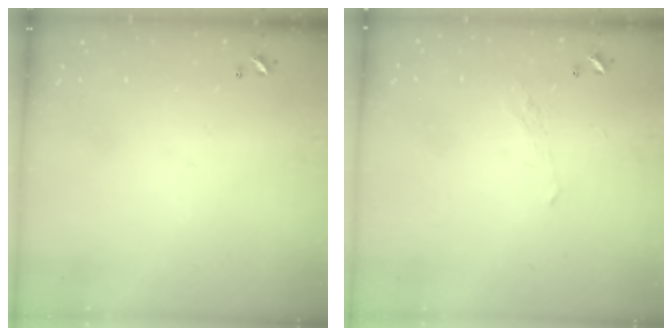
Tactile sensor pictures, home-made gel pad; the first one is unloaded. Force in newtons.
{"total": 1.1, "press": 0.8, "slide": 0.7}